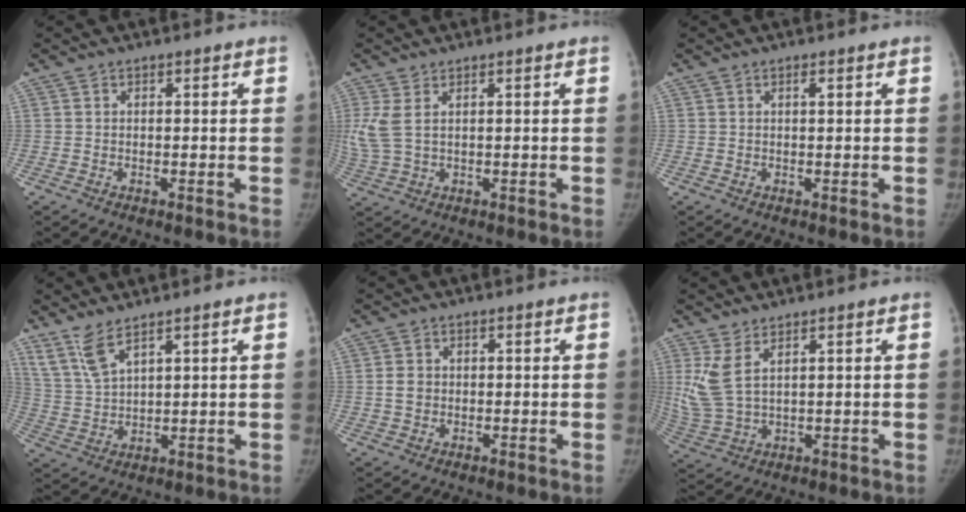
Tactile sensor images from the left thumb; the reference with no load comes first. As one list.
[{"total": 5.2, "force": [1.5, 2.6, 4.2], "torque": [-0.124, 0.005, 0.039]}, {"total": 0.7, "force": [0.3, 0.1, 0.6], "torque": [-0.011, 0.001, 0.005]}, {"total": 6.1, "force": [4.6, 1.5, 3.7], "torque": [-0.081, -0.023, 0.104]}, {"total": 2.5, "force": [0.0, 2.1, 1.3], "torque": [-0.019, 0.004, 0.000]}, {"total": 7.1, "force": [3.1, 3.0, 5.6], "torque": [-0.141, -0.013, 0.076]}]